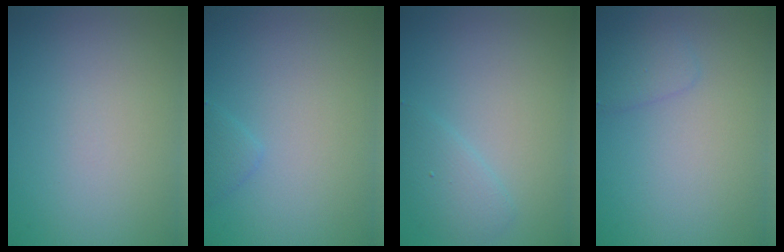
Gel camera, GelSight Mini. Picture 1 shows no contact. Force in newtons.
{"total": 1.1, "press": 1.1, "slide": 0.1}
{"total": 1.9, "press": 1.9, "slide": 0.2}
{"total": 1.4, "press": 1.4, "slide": 0.1}